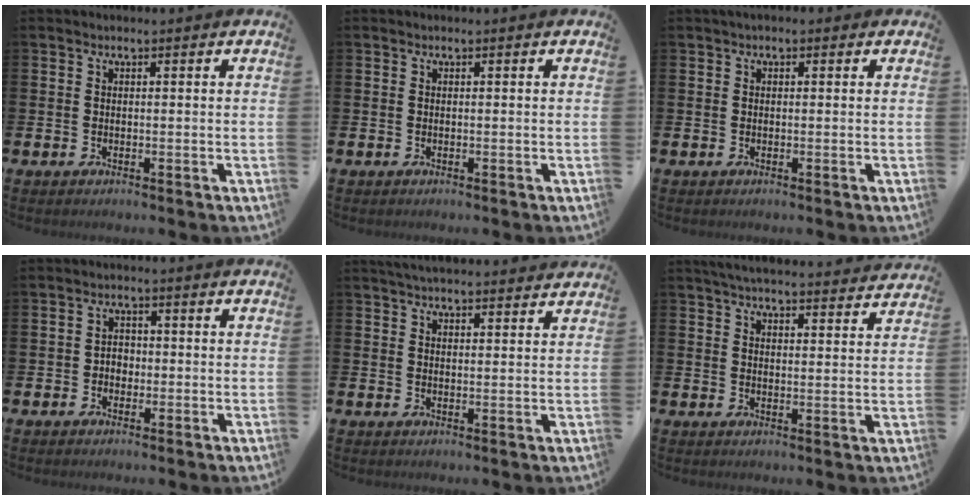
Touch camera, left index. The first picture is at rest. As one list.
[{"total": 0.0}, {"total": 0.7, "force": [0.2, 0.6, 0.4], "torque": [-0.006, 0.007, 0.002]}, {"total": 2.1, "force": [-0.4, 1.8, 1.0], "torque": [-0.008, 0.002, -0.015]}, {"total": 3.8, "force": [3.6, 0.4, 0.9], "torque": [-0.023, -0.013, 0.068]}, {"total": 4.9, "force": [4.8, 0.3, 0.9], "torque": [-0.029, -0.028, 0.085]}]